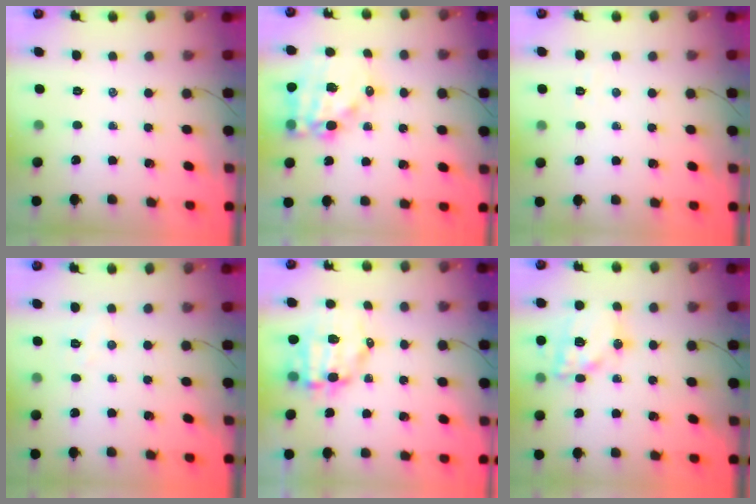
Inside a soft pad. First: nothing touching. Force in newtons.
{"total": 15.5, "press": 15.1, "slide": 3.7}
{"total": 2.5, "press": 2.4, "slide": 0.7}
{"total": 4.5, "press": 4.4, "slide": 1.0}
{"total": 8.9, "press": 8.6, "slide": 2.1}
{"total": 16.3, "press": 16.0, "slide": 3.3}